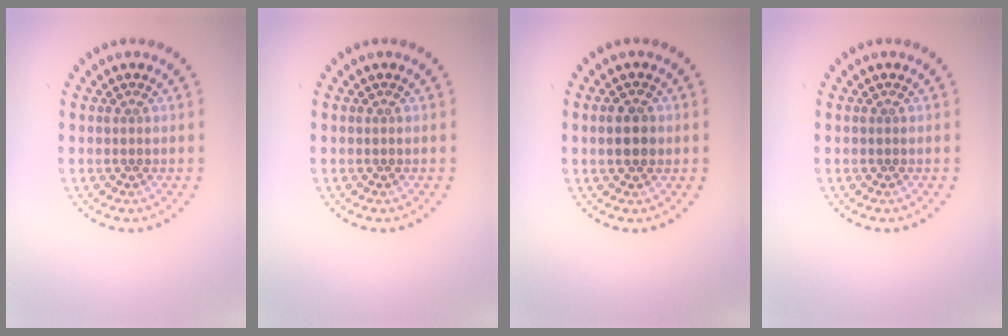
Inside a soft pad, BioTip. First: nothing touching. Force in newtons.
{"total": 0.0}
{"total": 2.4, "press": 2.4, "slide": 0.1}
{"total": 0.0}